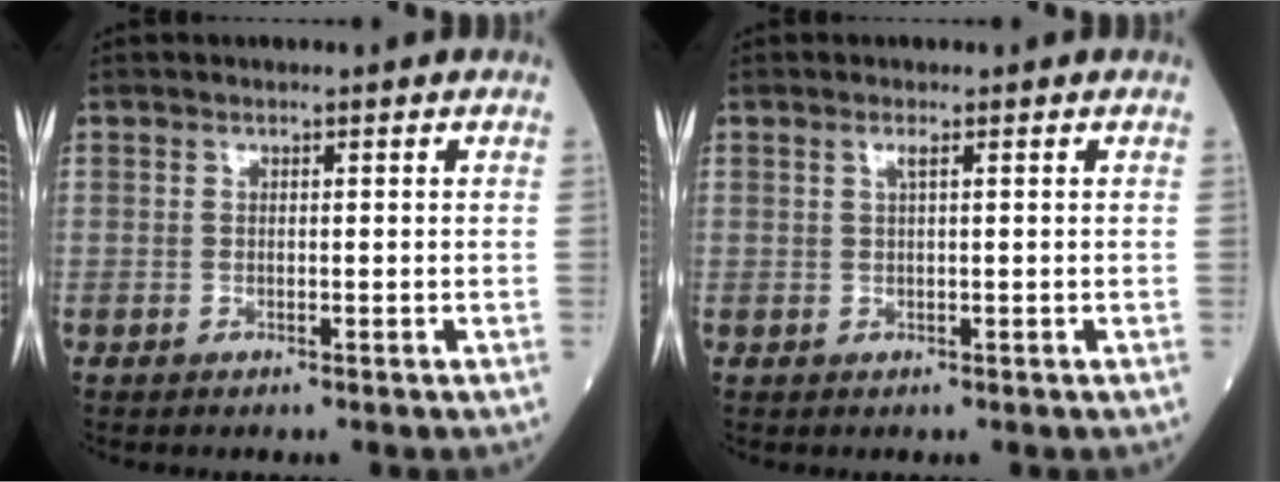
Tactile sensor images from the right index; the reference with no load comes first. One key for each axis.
{"total": 0.9, "fx": 0.4, "fy": -0.1, "fz": 0.8, "tx": -0.022, "ty": 0.003, "tz": 0.009}